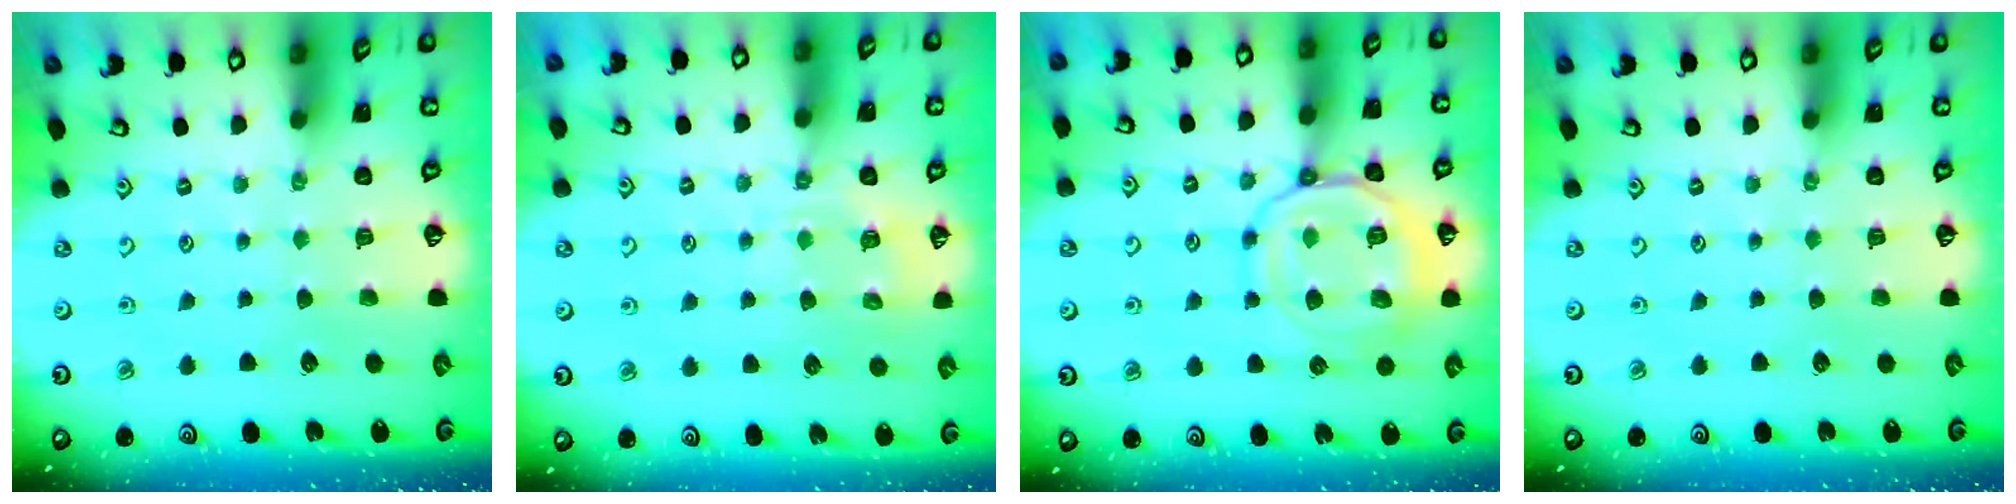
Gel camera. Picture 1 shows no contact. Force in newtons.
{"total": 6.2, "press": 6.1, "slide": 1.0}
{"total": 14.8, "press": 14.8, "slide": 1.2}
{"total": 0.0}